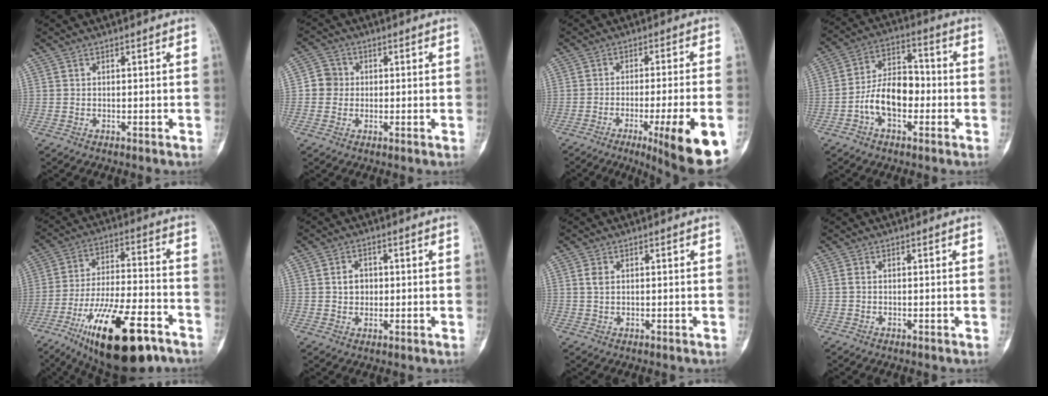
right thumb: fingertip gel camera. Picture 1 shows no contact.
{"total": 4.1, "force": [0.0, 4.0, 1.1], "torque": [0.004, 0.008, -0.008]}
{"total": 15.9, "force": [-7.3, 1.5, 14.0], "torque": [-0.159, 0.003, -0.101]}
{"total": 11.2, "force": [-2.9, 6.8, 8.4], "torque": [-0.130, 0.041, -0.062]}
{"total": 22.8, "force": [-12.8, 7.7, 17.2], "torque": [-0.290, 0.058, -0.208]}
{"total": 3.7, "force": [0.4, 3.0, 2.1], "torque": [-0.013, 0.004, 0.005]}
{"total": 2.2, "force": [0.6, 1.4, 1.6], "torque": [-0.032, 0.001, 0.015]}
{"total": 0.7, "force": [0.1, 0.4, 0.5], "torque": [-0.015, 0.000, 0.002]}